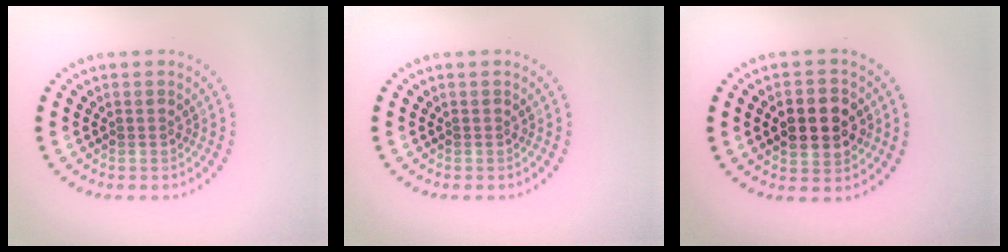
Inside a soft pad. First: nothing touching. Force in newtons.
{"total": 0.0}
{"total": 4.9, "press": 4.8, "slide": 0.3}